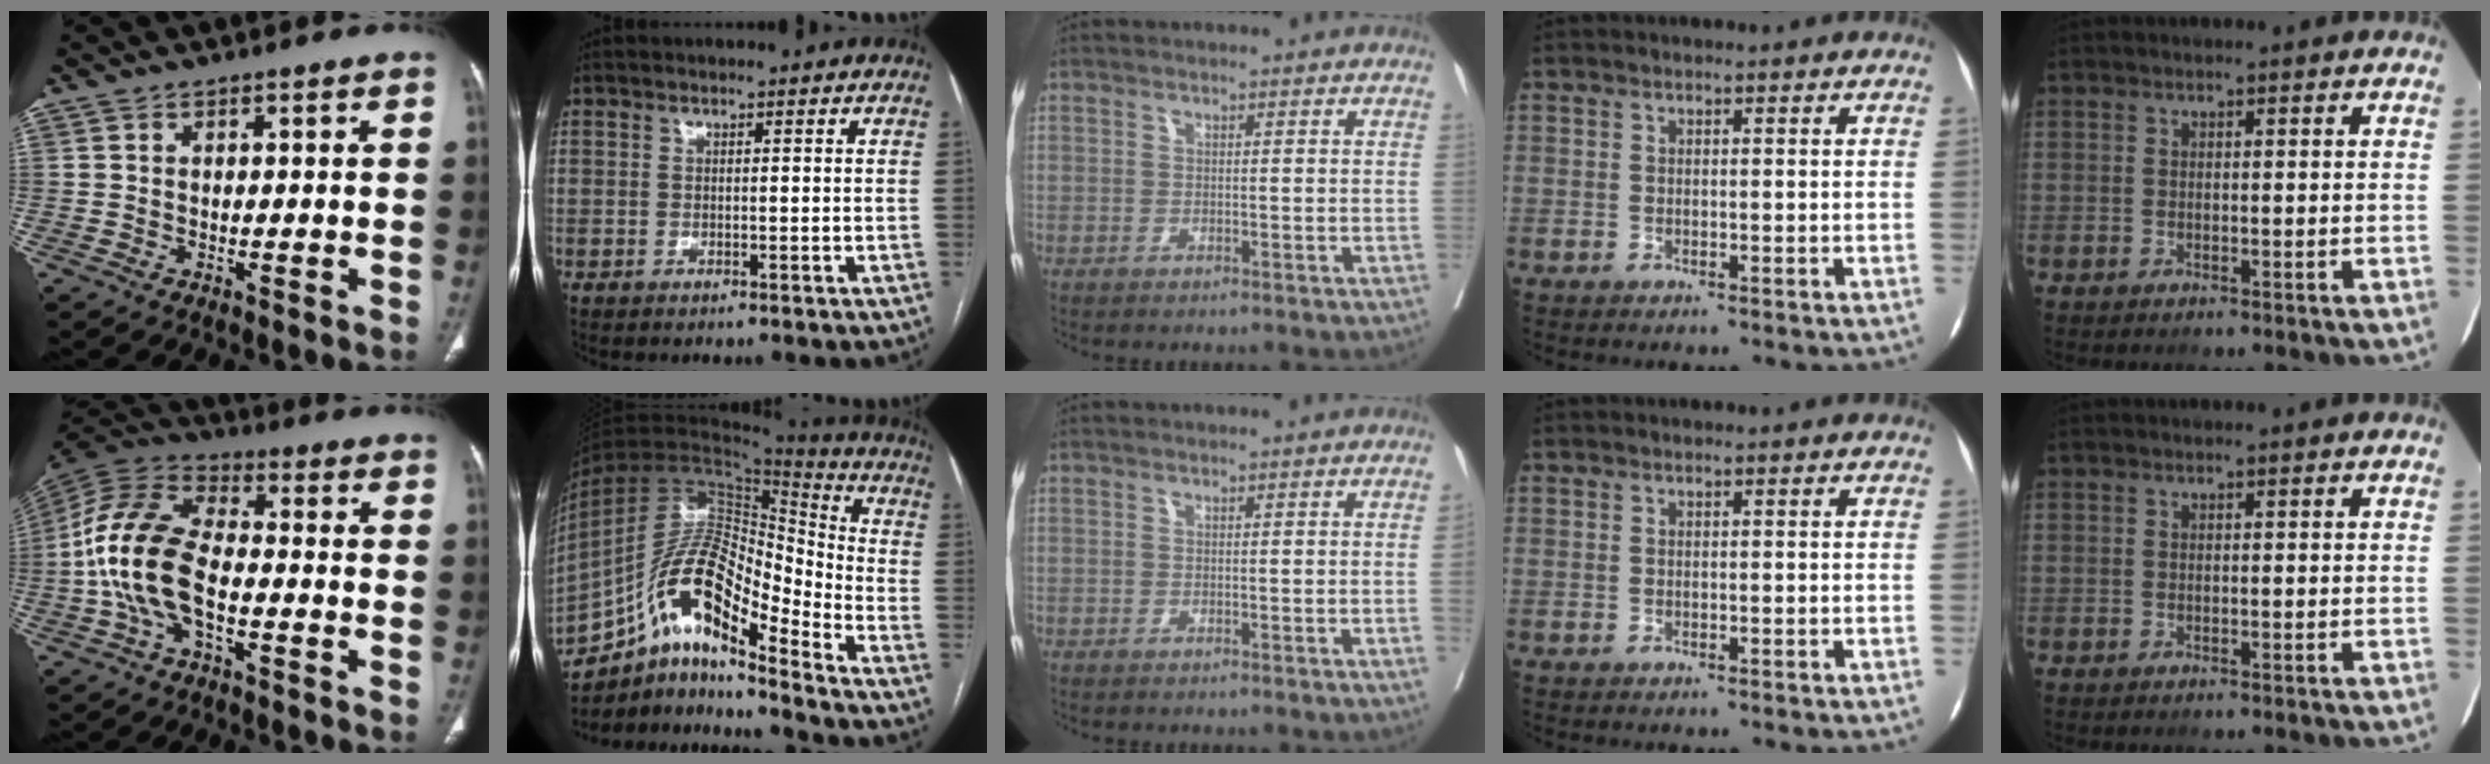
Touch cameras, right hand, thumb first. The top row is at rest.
{"thumb": {"total": 14.9, "force": [-3.3, 7.9, 12.1], "torque": [-0.252, 0.037, -0.069]}, "index": {"total": 16.1, "force": [-10.2, 4.2, 11.7], "torque": [-0.213, 0.044, -0.174]}, "middle": {"total": 0.6, "force": [-0.1, -0.1, 0.6], "torque": [-0.013, -0.001, 0.001]}}